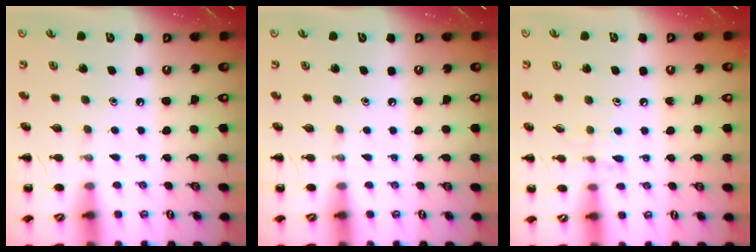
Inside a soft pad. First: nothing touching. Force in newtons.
{"total": 0.0}
{"total": 6.0, "press": 5.8, "slide": 1.6}